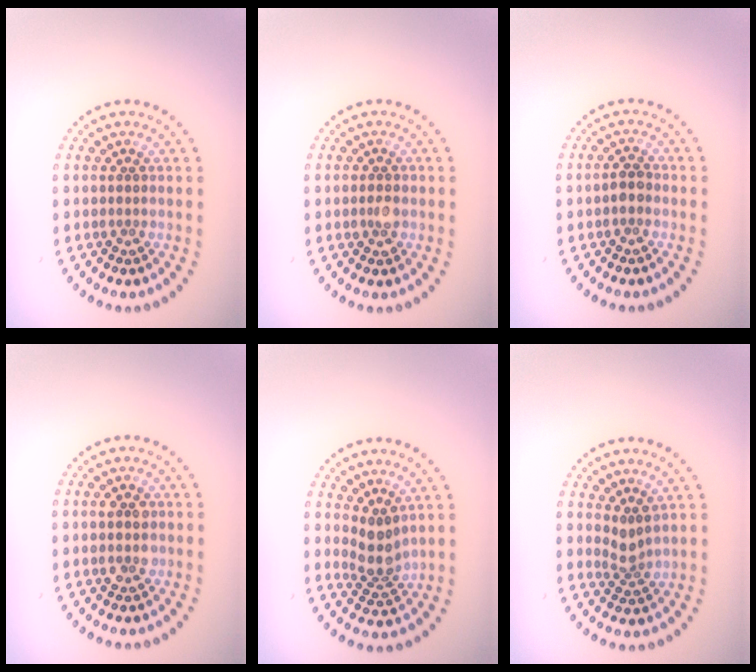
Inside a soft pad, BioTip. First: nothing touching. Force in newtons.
{"total": 1.4, "press": 1.3, "slide": 0.3}
{"total": 1.3, "press": 1.3, "slide": 0.3}
{"total": 2.4, "press": 2.4, "slide": 0.2}
{"total": 2.7, "press": 2.1, "slide": 1.7}
{"total": 1.9, "press": 1.4, "slide": 1.3}